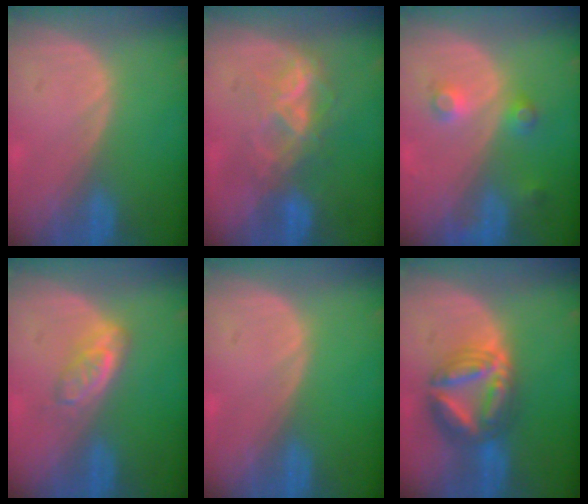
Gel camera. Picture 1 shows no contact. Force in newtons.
{"total": 5.9, "press": 5.9, "slide": 0.8}
{"total": 3.8, "press": 3.5, "slide": 1.4}
{"total": 3.9, "press": 3.8, "slide": 0.8}
{"total": 0.0}
{"total": 8.1, "press": 8.1, "slide": 0.8}